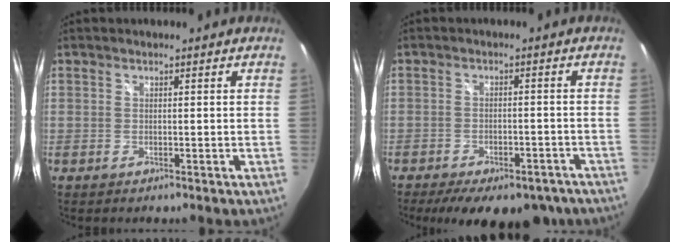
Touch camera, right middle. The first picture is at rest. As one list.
[{"total": 16.4, "force": [-12.5, 6.8, 8.2], "torque": [-0.158, -0.013, -0.151]}]